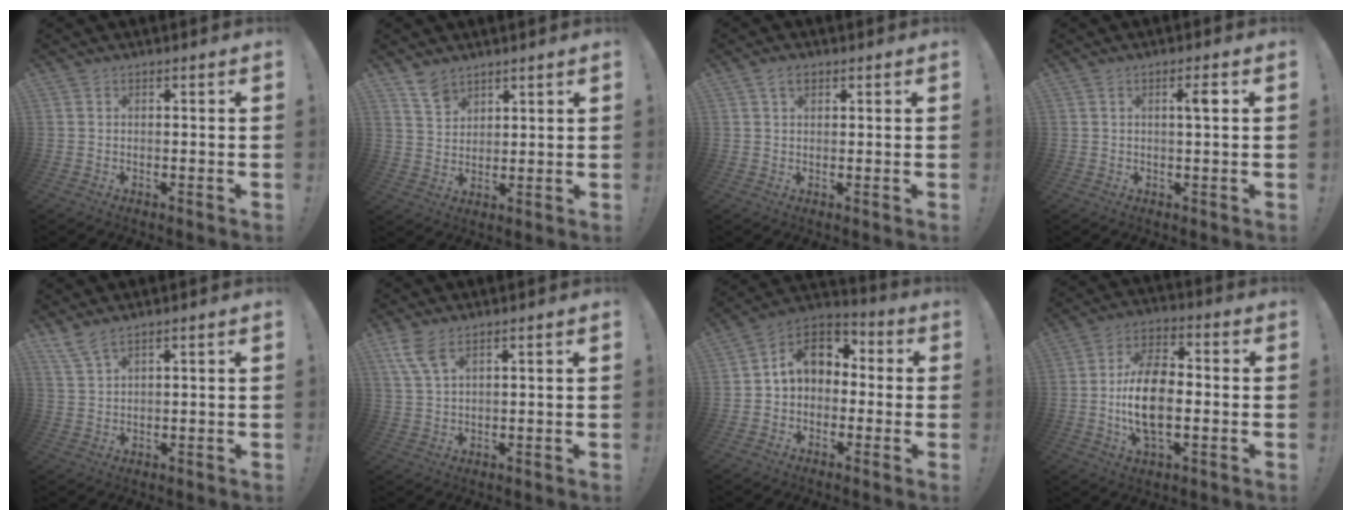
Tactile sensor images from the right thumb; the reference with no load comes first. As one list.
[{"total": 6.5, "force": [5.2, 3.6, 1.6], "torque": [-0.031, -0.034, 0.101]}, {"total": 2.5, "force": [1.4, 1.5, 1.5], "torque": [-0.031, 0.003, 0.026]}, {"total": 3.3, "force": [0.7, 0.3, 3.2], "torque": [-0.047, -0.003, 0.004]}, {"total": 4.3, "force": [3.4, 0.4, 2.5], "torque": [-0.063, -0.013, 0.065]}, {"total": 6.3, "force": [3.9, 2.1, 4.5], "torque": [-0.100, -0.009, 0.077]}, {"total": 10.3, "force": [1.7, 8.3, 5.9], "torque": [-0.083, 0.009, 0.039]}, {"total": 14.3, "force": [-1.8, 8.1, 11.7], "torque": [-0.211, 0.005, -0.034]}]